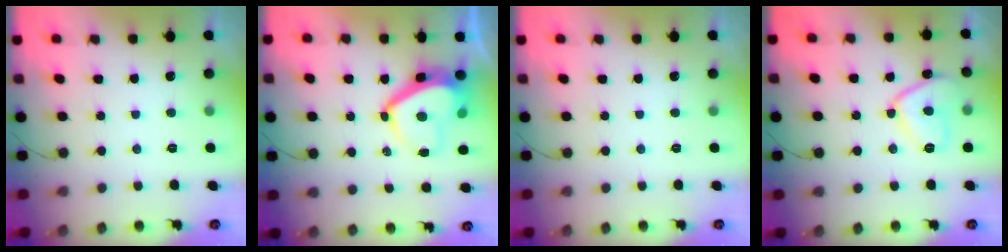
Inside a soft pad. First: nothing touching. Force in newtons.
{"total": 9.0, "press": 9.0, "slide": 1.1}
{"total": 0.0}
{"total": 11.4, "press": 11.3, "slide": 1.3}